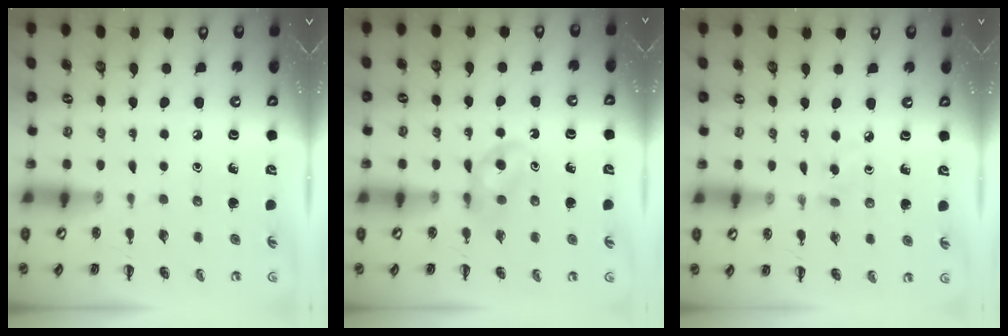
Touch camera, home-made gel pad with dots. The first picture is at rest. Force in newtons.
{"total": 4.7, "press": 4.5, "slide": 1.4}
{"total": 3.2, "press": 2.9, "slide": 1.3}